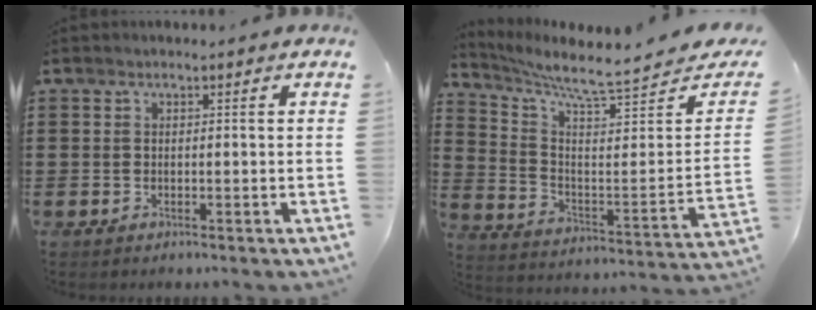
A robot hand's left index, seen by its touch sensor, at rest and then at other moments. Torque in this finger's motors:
{"motor_torque": [1.13, -1.01, 0.12, 0.03]}